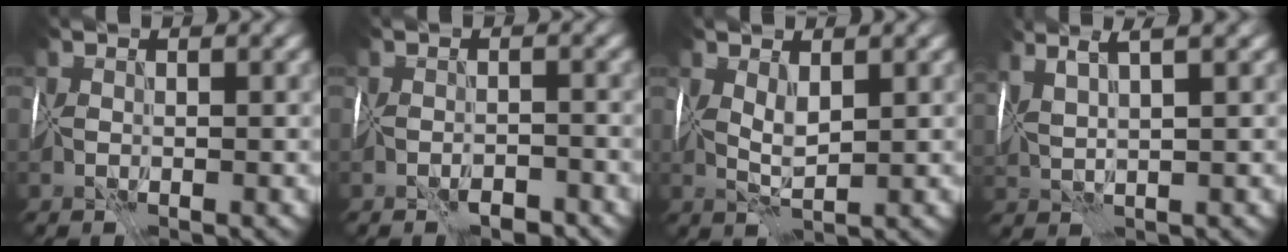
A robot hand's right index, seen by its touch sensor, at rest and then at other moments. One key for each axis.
{"total": 1.8, "fx": -1.6, "fy": 0.2, "fz": 0.7, "tx": 0.000, "ty": 0.005, "tz": -0.023}
{"total": 1.9, "fx": 1.7, "fy": -0.3, "fz": 0.9, "tx": -0.020, "ty": 0.006, "tz": 0.038}
{"total": 4.6, "fx": 3.7, "fy": -0.1, "fz": 2.8, "tx": -0.044, "ty": 0.026, "tz": 0.065}